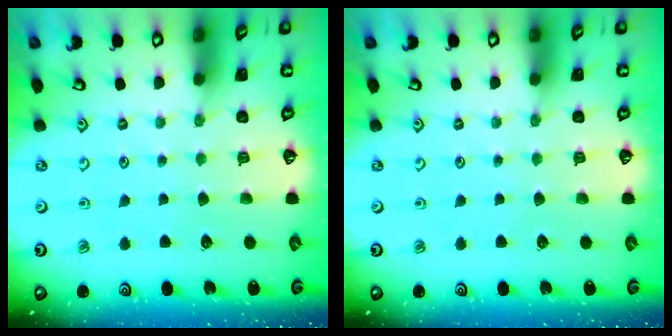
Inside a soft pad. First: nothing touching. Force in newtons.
{"total": 0.0}